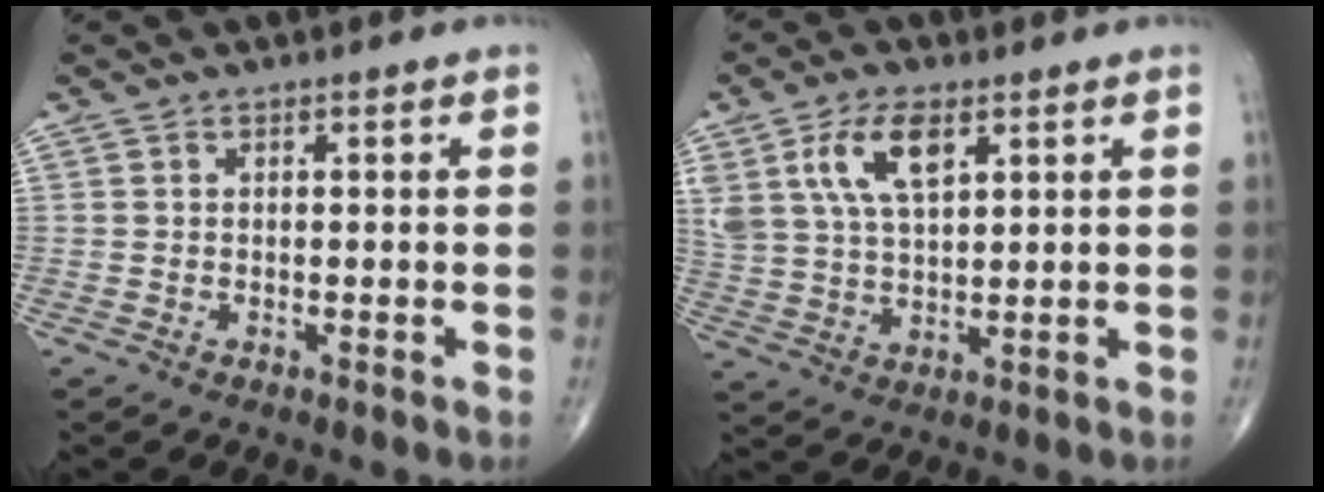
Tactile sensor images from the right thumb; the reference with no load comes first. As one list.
[{"total": 10.2, "force": [4.7, 4.7, 7.7], "torque": [-0.150, -0.010, 0.096]}]